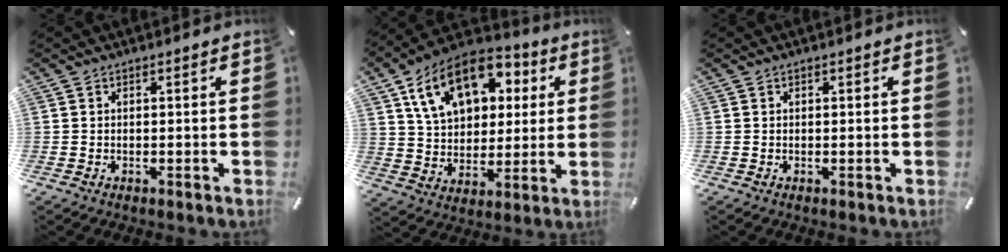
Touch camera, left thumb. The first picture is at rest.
{"total": 17.4, "force": [8.2, 11.8, 9.8], "torque": [-0.186, -0.018, 0.153]}
{"total": 0.0}